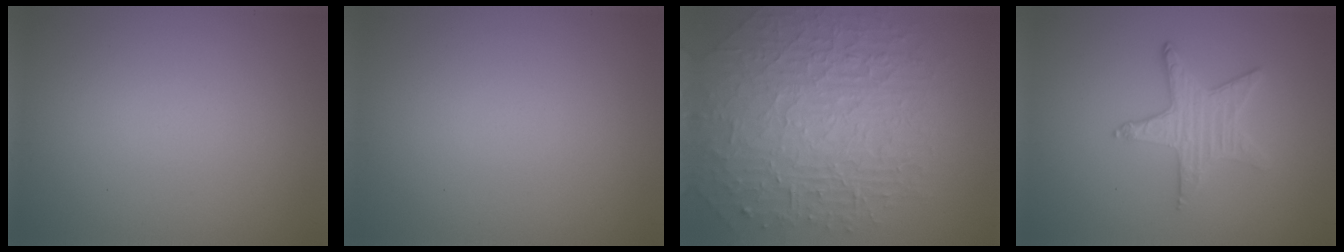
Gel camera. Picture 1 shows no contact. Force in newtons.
{"total": 0.0}
{"total": 10.0, "press": 6.3, "slide": 7.7}
{"total": 3.2, "press": 3.0, "slide": 1.1}